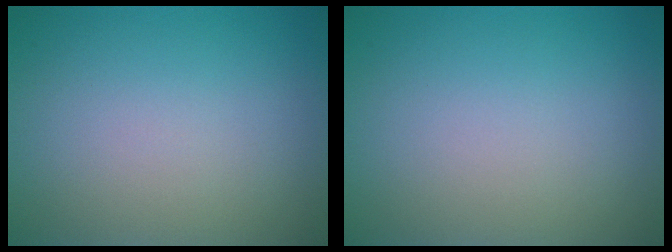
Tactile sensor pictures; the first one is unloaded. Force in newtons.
{"total": 0.0}